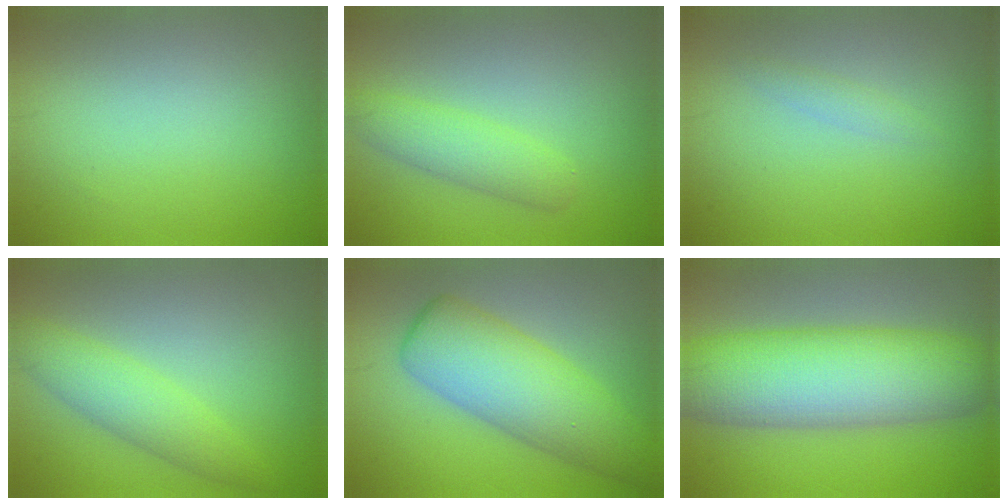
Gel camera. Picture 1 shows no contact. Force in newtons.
{"total": 3.0, "press": 3.0, "slide": 0.1}
{"total": 1.0, "press": 1.0, "slide": 0.1}
{"total": 3.5, "press": 3.5, "slide": 0.1}
{"total": 7.6, "press": 7.6, "slide": 0.2}
{"total": 10.7, "press": 10.6, "slide": 0.7}